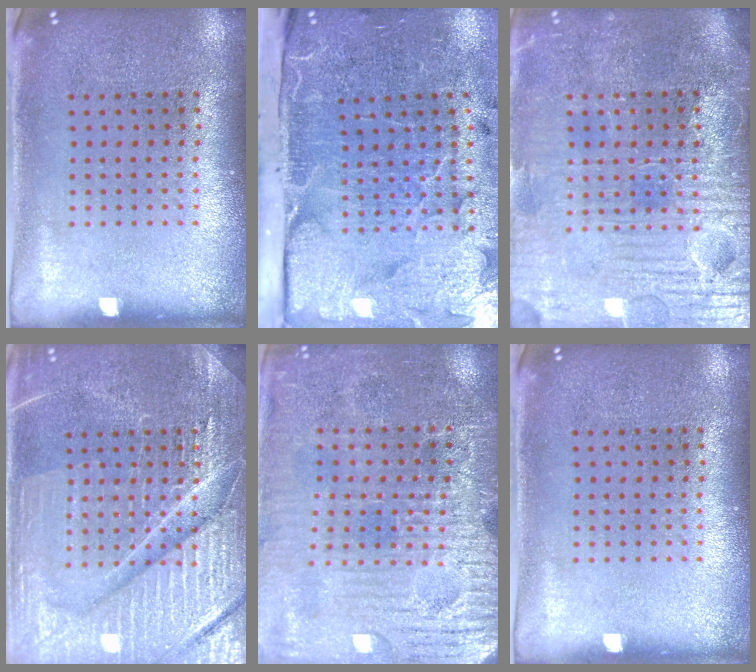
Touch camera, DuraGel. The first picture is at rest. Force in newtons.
{"total": 5.1, "press": 3.8, "slide": 3.3}
{"total": 3.9, "press": 3.7, "slide": 1.1}
{"total": 7.5, "press": 7.5, "slide": 1.0}
{"total": 3.5, "press": 3.4, "slide": 0.6}
{"total": 0.0}